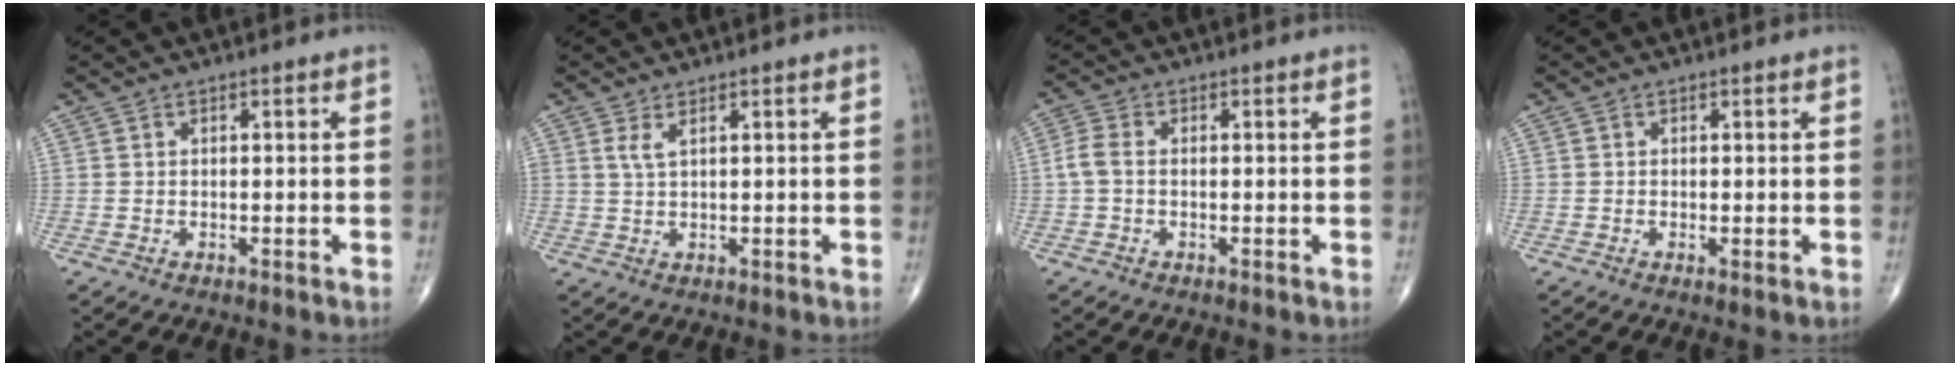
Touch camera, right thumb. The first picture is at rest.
{"total": 1.9, "force": [1.0, 0.4, 1.5], "torque": [-0.038, -0.002, 0.025]}
{"total": 2.9, "force": [-0.3, 1.8, 2.3], "torque": [-0.054, 0.006, -0.013]}
{"total": 0.7, "force": [0.0, 0.1, 0.7], "torque": [-0.016, -0.003, -0.003]}